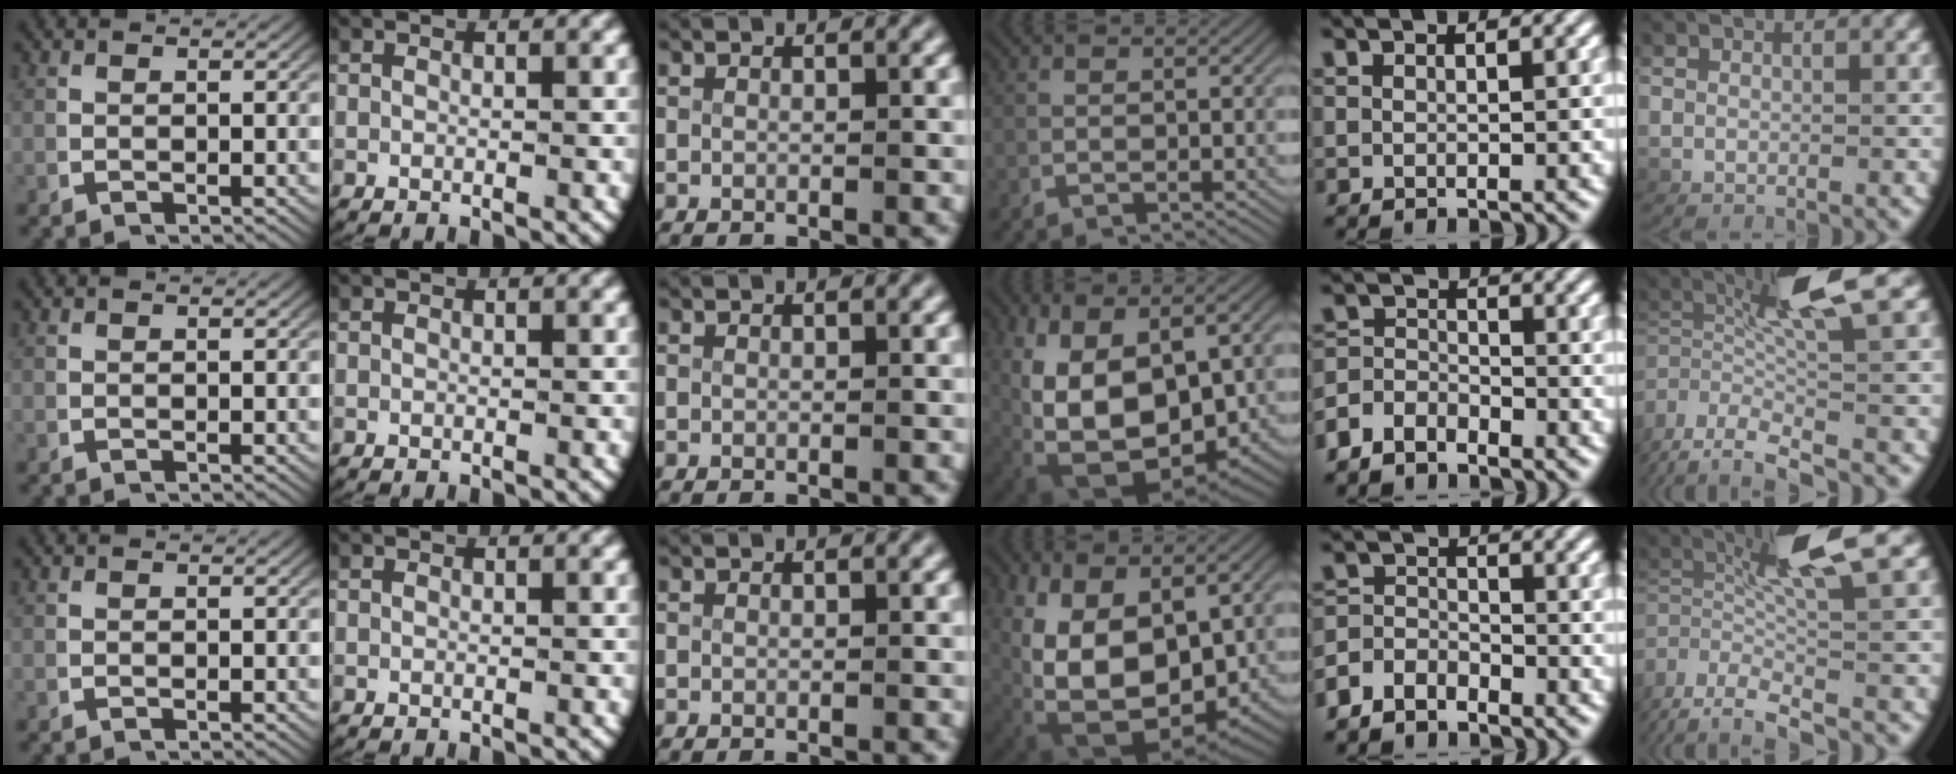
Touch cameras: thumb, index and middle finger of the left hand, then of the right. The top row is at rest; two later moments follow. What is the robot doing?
{"motion": "lift_and_place", "object": "coat"}